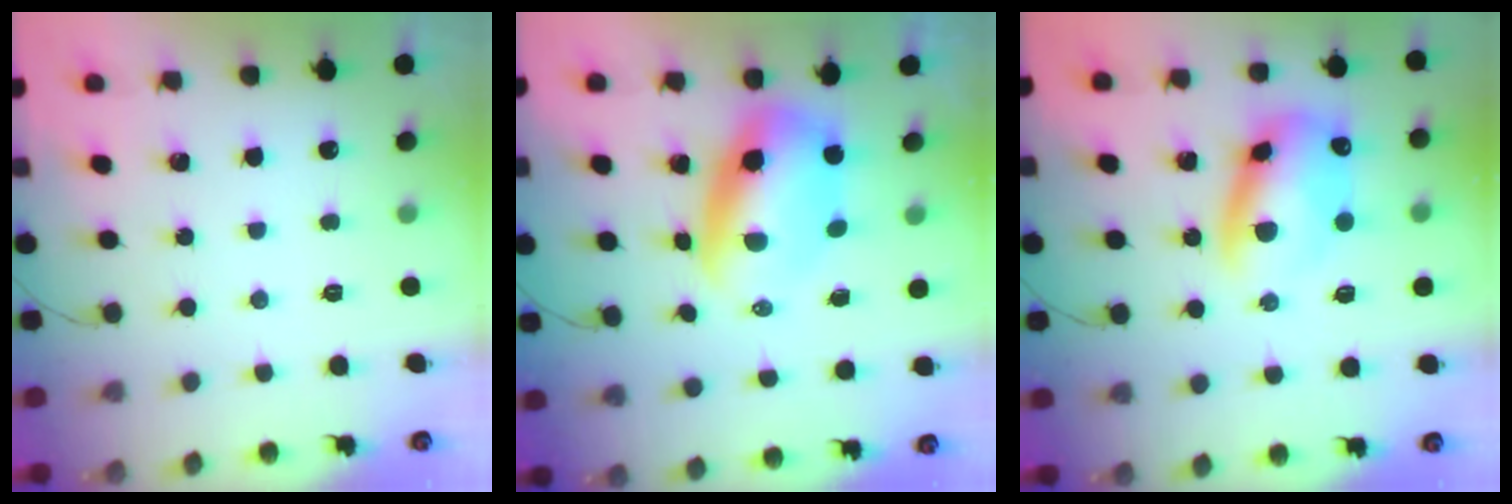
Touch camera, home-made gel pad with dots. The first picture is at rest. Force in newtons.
{"total": 8.0, "press": 7.7, "slide": 2.1}
{"total": 12.6, "press": 12.4, "slide": 2.1}